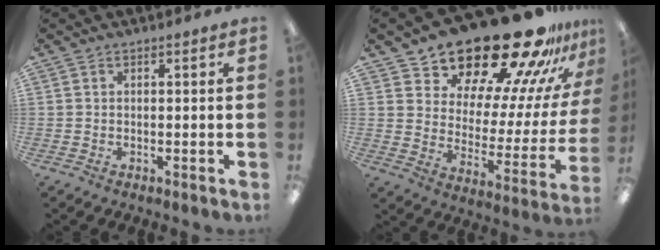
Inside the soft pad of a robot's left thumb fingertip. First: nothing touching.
{"total": 26.1, "force": [22.6, 8.3, 10.0], "torque": [-0.133, -0.183, 0.388]}